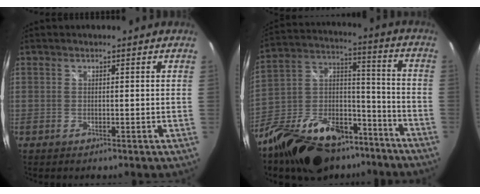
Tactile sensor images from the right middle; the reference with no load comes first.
{"total": 24.4, "force": [-16.5, 12.7, 12.7], "torque": [-0.259, 0.036, -0.259]}